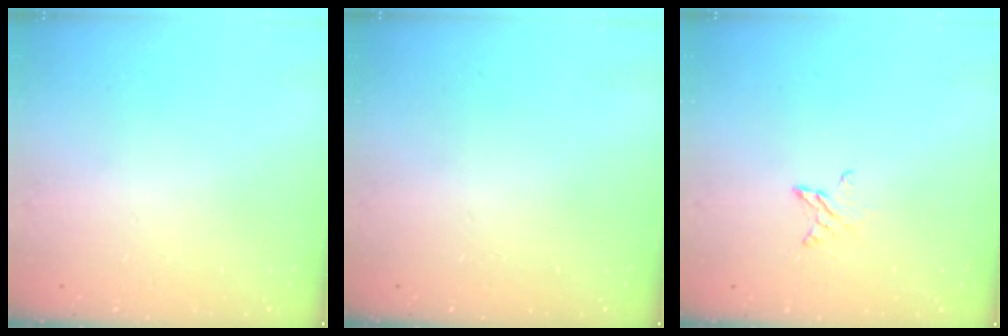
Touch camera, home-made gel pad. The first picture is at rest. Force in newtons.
{"total": 0.0}
{"total": 4.1, "press": 4.1, "slide": 0.4}